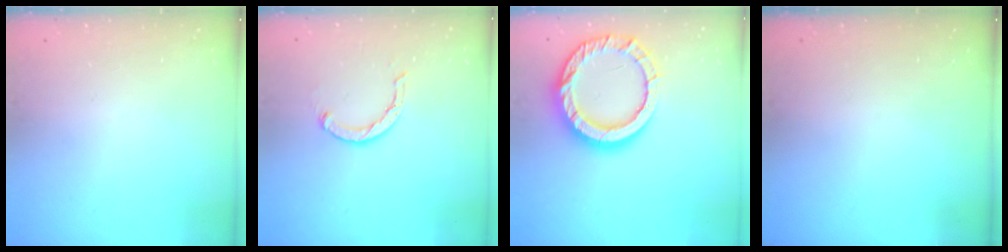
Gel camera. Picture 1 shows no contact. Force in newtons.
{"total": 3.7, "press": 3.6, "slide": 0.6}
{"total": 16.8, "press": 16.7, "slide": 1.8}
{"total": 0.0}